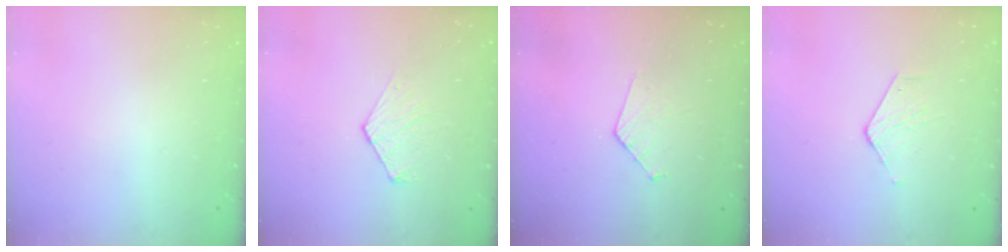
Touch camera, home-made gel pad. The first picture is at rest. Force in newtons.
{"total": 6.4, "press": 6.3, "slide": 0.6}
{"total": 5.8, "press": 5.8, "slide": 0.5}
{"total": 2.5, "press": 2.5, "slide": 0.2}